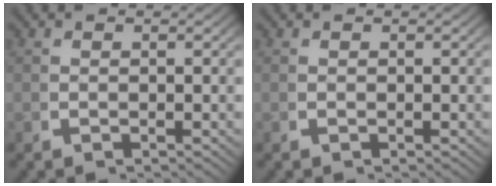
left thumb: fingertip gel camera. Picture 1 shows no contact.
{"total": 0.0}